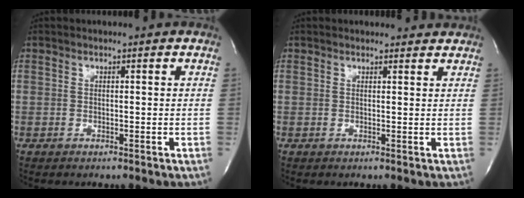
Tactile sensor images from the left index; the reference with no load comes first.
{"total": 2.9, "force": [2.8, 0.9, 0.1], "torque": [-0.003, 0.000, 0.023]}